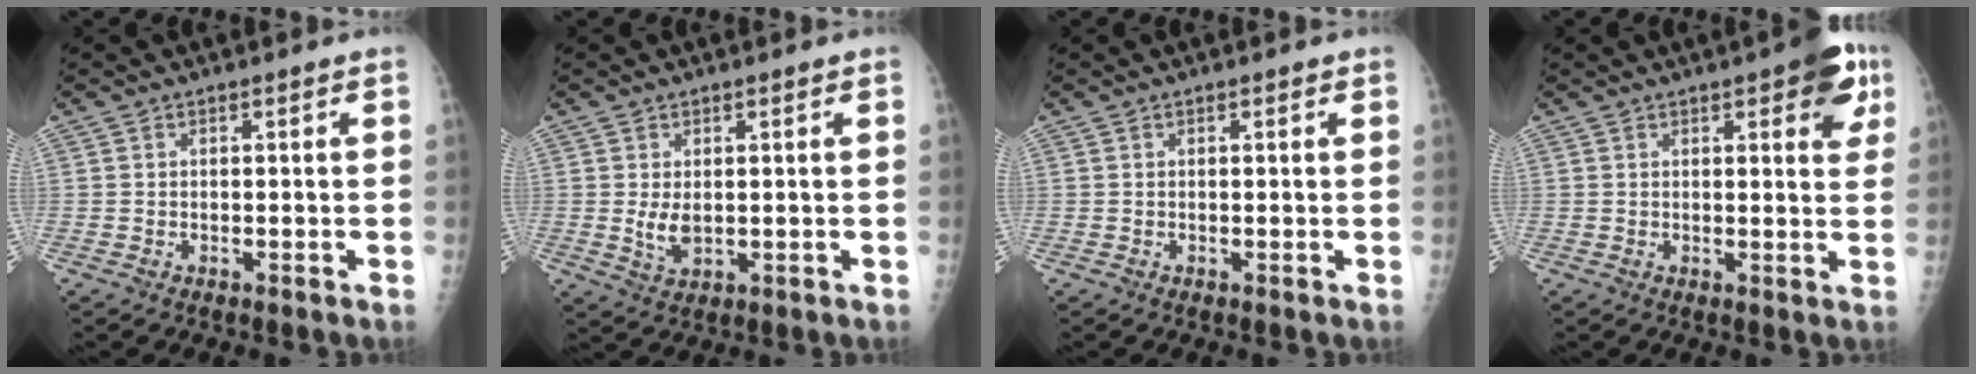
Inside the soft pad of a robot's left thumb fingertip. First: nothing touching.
{"total": 3.7, "force": [0.3, 2.2, 3.0], "torque": [-0.048, -0.011, 0.013]}
{"total": 0.6, "force": [0.4, 0.2, 0.5], "torque": [-0.007, 0.000, 0.004]}
{"total": 12.1, "force": [6.0, 3.0, 10.1], "torque": [-0.106, -0.018, 0.070]}